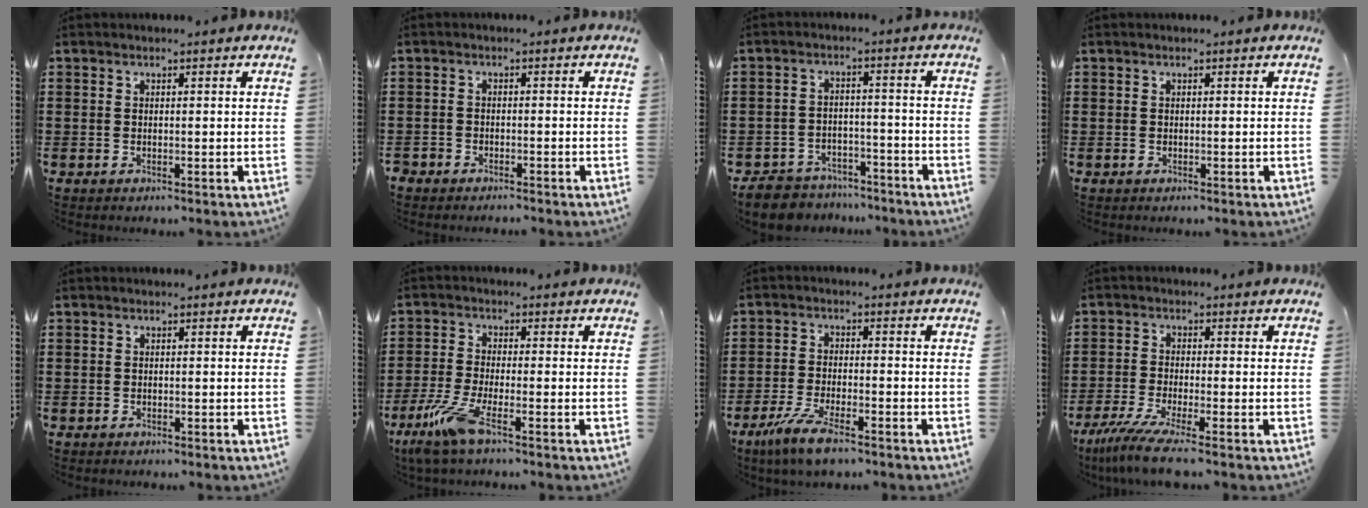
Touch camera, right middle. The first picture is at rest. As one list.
[{"total": 1.6, "force": [-1.6, 0.3, -0.2], "torque": [-0.001, 0.004, -0.035]}, {"total": 6.0, "force": [-5.8, 1.4, 0.7], "torque": [-0.020, 0.011, -0.116]}, {"total": 0.0}, {"total": 0.6, "force": [-0.6, 0.3, -0.1], "torque": [0.000, 0.001, -0.013]}, {"total": 6.9, "force": [-4.0, 1.3, 5.6], "torque": [-0.136, -0.021, -0.078]}, {"total": 6.3, "force": [-4.7, 1.1, 4.1], "torque": [-0.101, -0.014, -0.091]}, {"total": 6.3, "force": [-4.6, 0.2, 4.3], "torque": [-0.106, -0.027, -0.090]}]